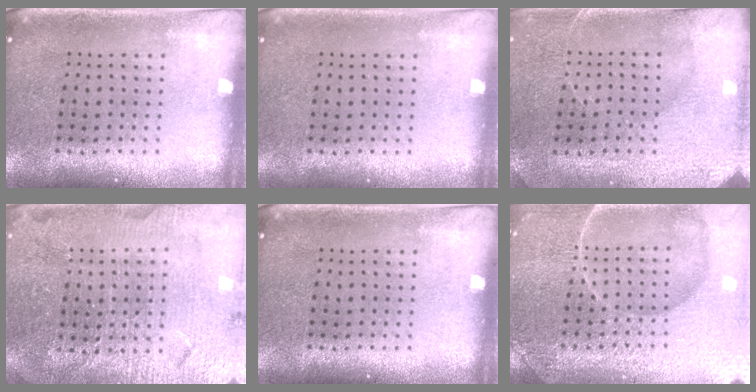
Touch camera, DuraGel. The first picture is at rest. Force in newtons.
{"total": 0.0}
{"total": 2.9, "press": 2.8, "slide": 0.7}
{"total": 4.1, "press": 3.9, "slide": 1.2}
{"total": 0.0}
{"total": 7.4, "press": 7.3, "slide": 1.0}